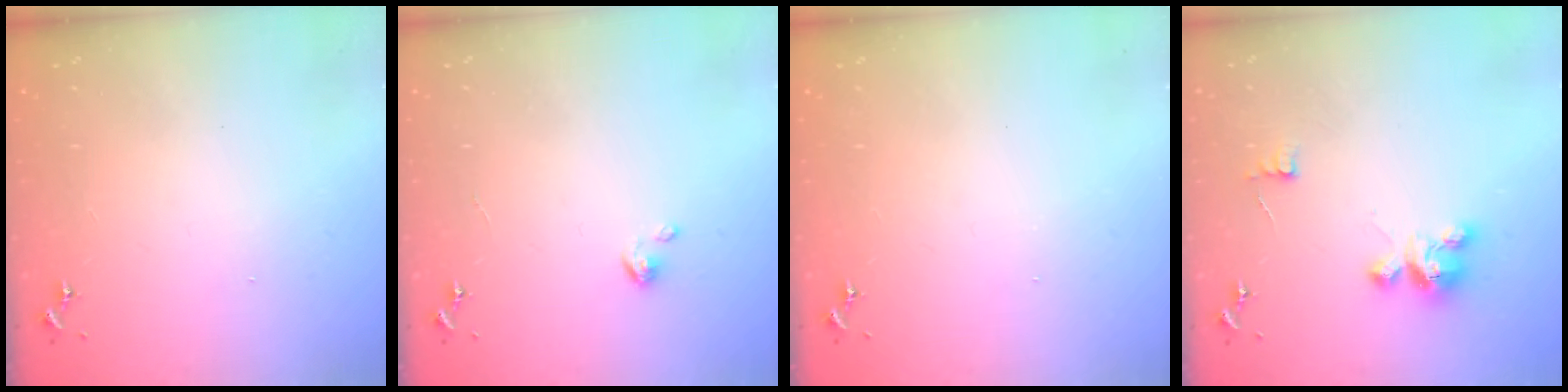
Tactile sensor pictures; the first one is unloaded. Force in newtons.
{"total": 2.7, "press": 2.7, "slide": 0.2}
{"total": 0.0}
{"total": 6.4, "press": 6.4, "slide": 0.2}